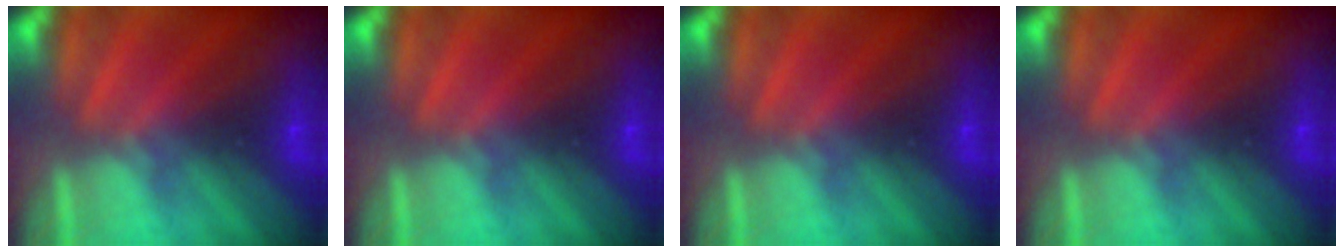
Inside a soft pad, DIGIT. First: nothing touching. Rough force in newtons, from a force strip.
{"total": 0.0}
{"total": 0.0}
{"total": 0.0}